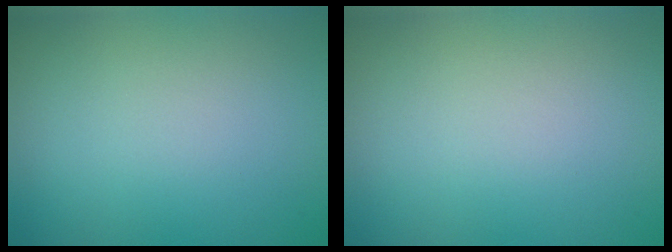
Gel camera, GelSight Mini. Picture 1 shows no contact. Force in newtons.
{"total": 0.0}